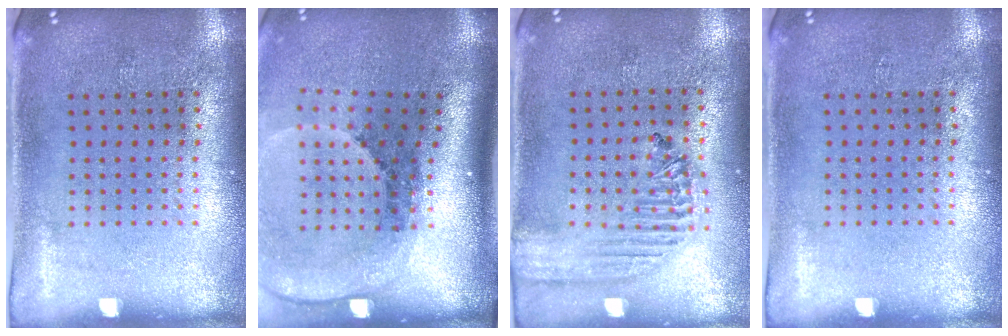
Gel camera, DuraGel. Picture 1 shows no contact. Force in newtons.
{"total": 2.7, "press": 1.9, "slide": 2.0}
{"total": 1.8, "press": 1.7, "slide": 0.7}
{"total": 0.0}